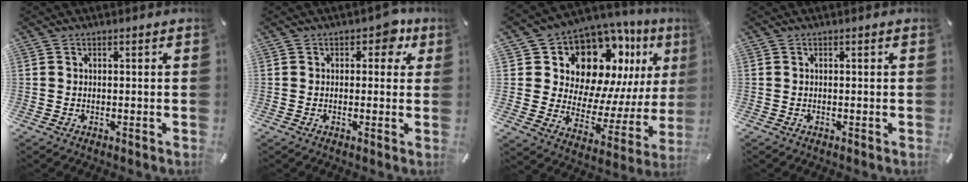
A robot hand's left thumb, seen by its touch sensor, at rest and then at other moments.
{"total": 5.1, "force": [2.1, 3.2, 3.3], "torque": [-0.024, -0.004, 0.026]}
{"total": 14.5, "force": [9.4, 9.7, 5.1], "torque": [-0.075, -0.102, 0.171]}
{"total": 0.0}